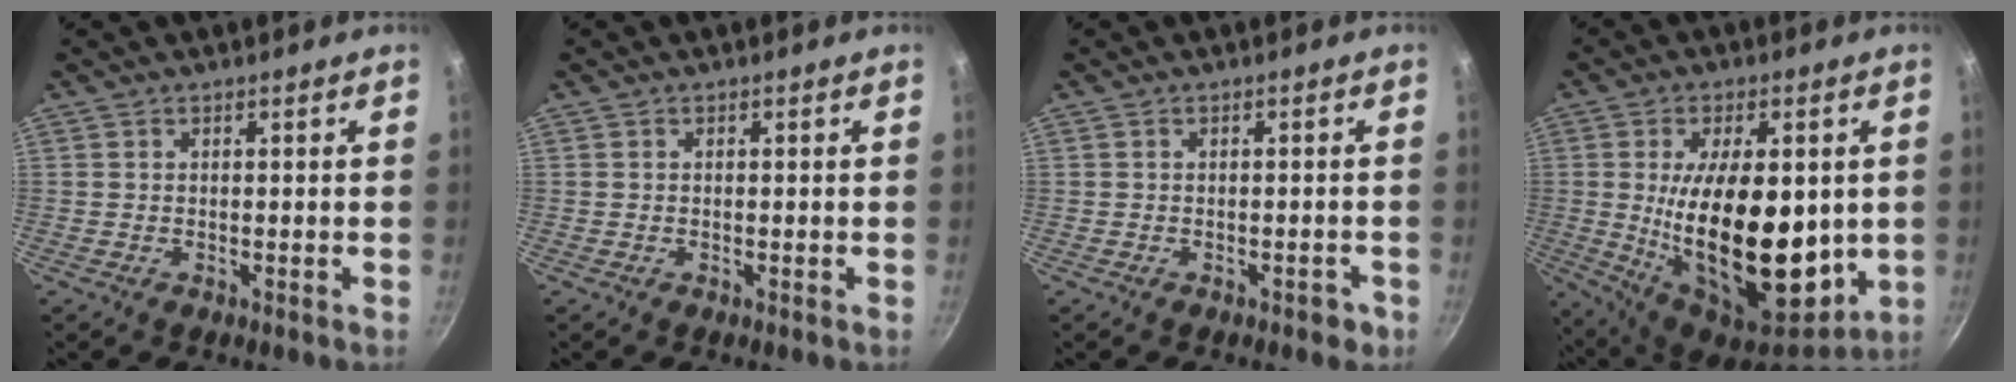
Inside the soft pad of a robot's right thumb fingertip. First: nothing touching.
{"total": 0.0}
{"total": 2.1, "force": [-1.1, 1.2, 1.3], "torque": [-0.005, 0.020, -0.002]}
{"total": 24.3, "force": [-0.1, 12.2, 21.0], "torque": [-0.327, -0.031, 0.012]}